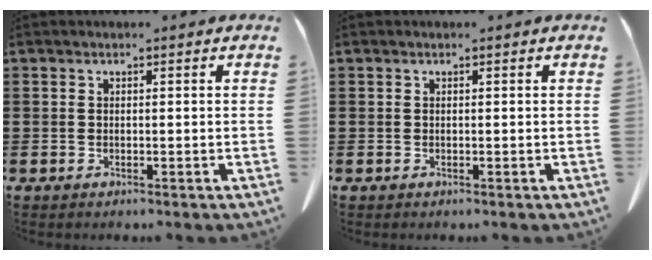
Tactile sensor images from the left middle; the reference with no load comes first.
{"total": 0.0}